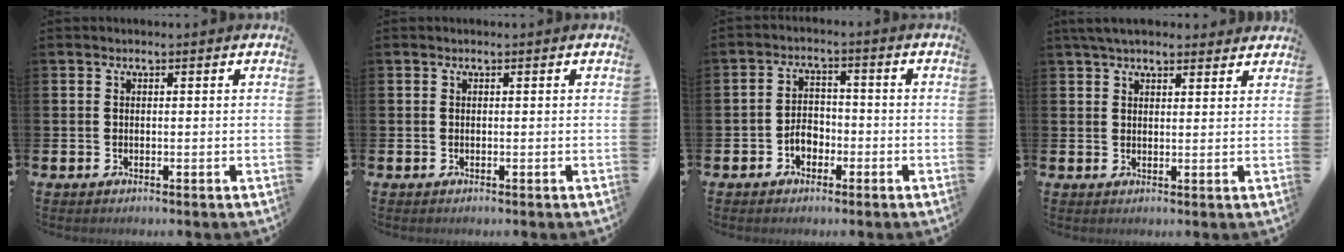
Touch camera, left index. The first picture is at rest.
{"total": 0.0}
{"total": 3.2, "force": [-1.7, 2.2, 1.6], "torque": [-0.025, 0.004, -0.037]}
{"total": 4.3, "force": [3.9, 1.3, 1.4], "torque": [-0.032, -0.008, 0.072]}